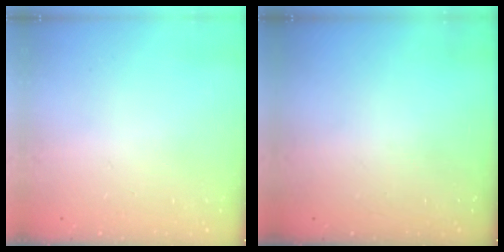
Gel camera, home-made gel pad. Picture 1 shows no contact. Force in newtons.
{"total": 0.0}